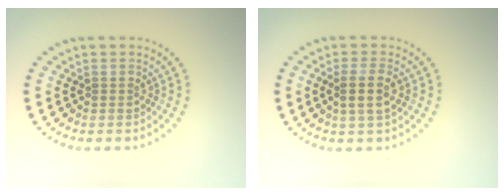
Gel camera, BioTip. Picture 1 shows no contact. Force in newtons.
{"total": 2.6, "press": 2.3, "slide": 1.1}